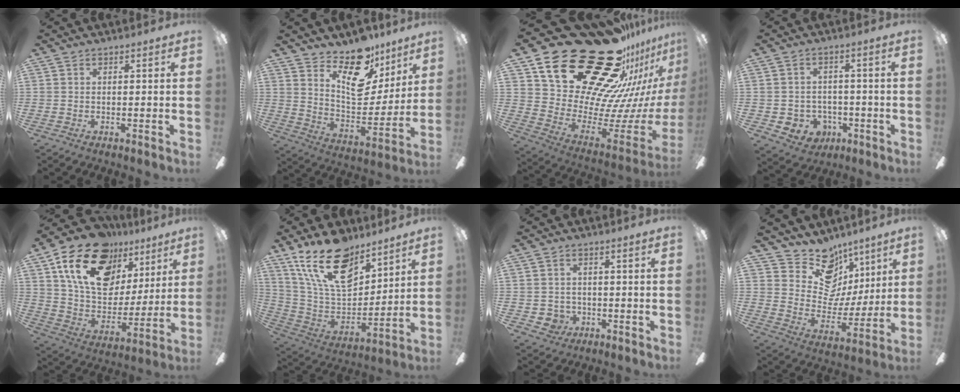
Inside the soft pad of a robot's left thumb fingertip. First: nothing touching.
{"total": 16.6, "force": [11.9, 8.2, 8.2], "torque": [-0.128, -0.086, 0.214]}
{"total": 36.3, "force": [24.8, 17.9, 19.6], "torque": [-0.251, -0.198, 0.492]}
{"total": 6.0, "force": [-1.5, 5.6, 1.7], "torque": [-0.044, 0.010, -0.025]}
{"total": 23.0, "force": [13.3, 13.9, 12.6], "torque": [-0.227, -0.062, 0.243]}
{"total": 22.5, "force": [14.3, 11.8, 12.7], "torque": [-0.246, -0.078, 0.260]}
{"total": 4.0, "force": [-0.4, 3.8, 1.1], "torque": [-0.033, 0.008, -0.007]}
{"total": 16.3, "force": [10.5, 11.1, 5.7], "torque": [-0.100, -0.070, 0.199]}